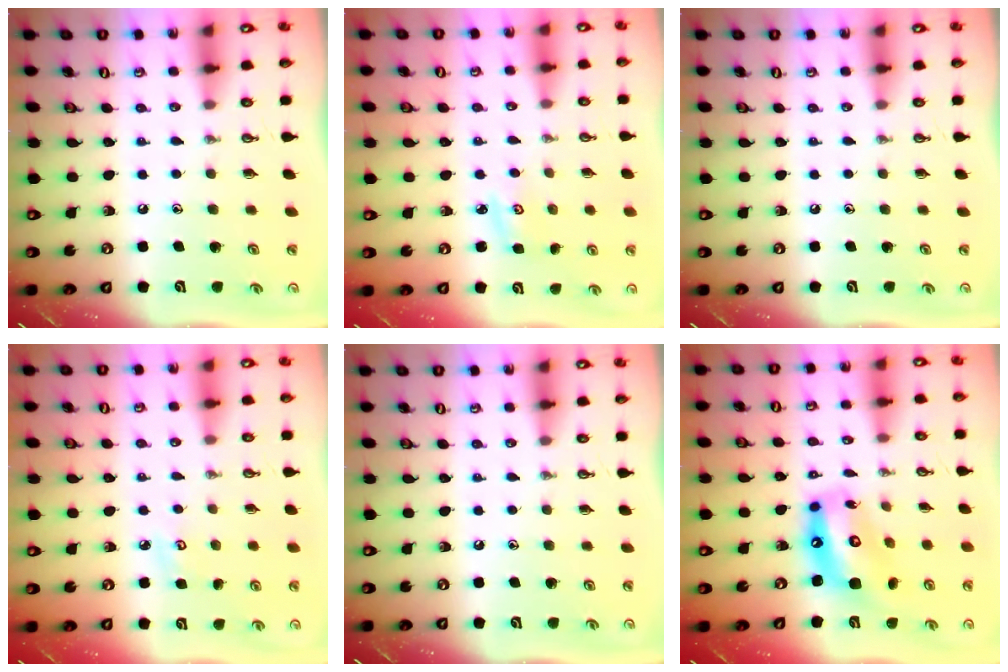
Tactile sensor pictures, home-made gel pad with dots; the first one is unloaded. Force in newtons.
{"total": 2.7, "press": 2.7, "slide": 0.4}
{"total": 0.0}
{"total": 3.6, "press": 3.5, "slide": 0.4}
{"total": 0.0}
{"total": 15.2, "press": 15.1, "slide": 1.7}